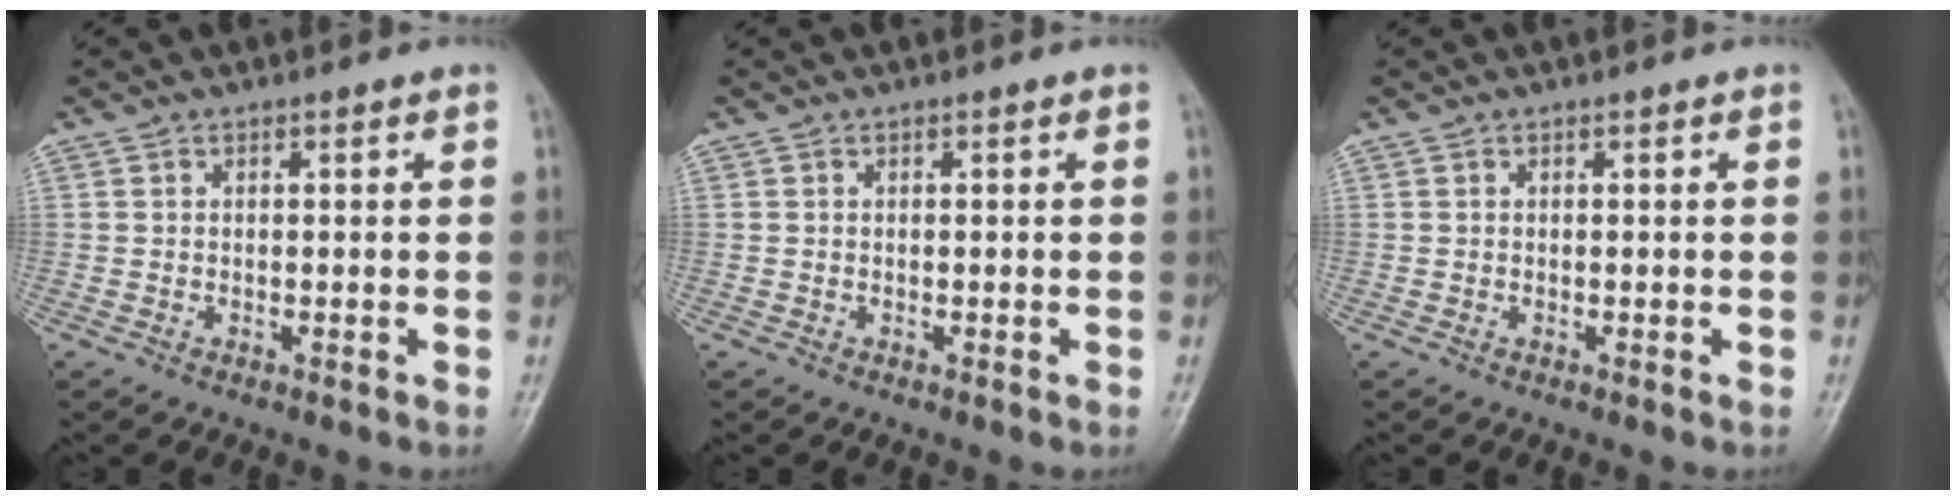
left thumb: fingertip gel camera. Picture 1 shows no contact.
{"total": 0.0}
{"total": 0.0}